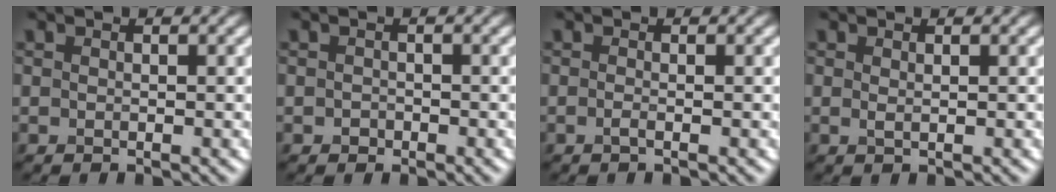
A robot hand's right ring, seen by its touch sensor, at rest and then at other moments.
{"total": 0.6, "force": [-0.4, 0.4, 0.1], "torque": [0.001, -0.003, -0.006]}
{"total": 0.6, "force": [-0.4, -0.1, 0.5], "torque": [-0.014, -0.001, -0.006]}
{"total": 0.5, "force": [0.1, 0.1, 0.5], "torque": [-0.013, -0.001, 0.005]}